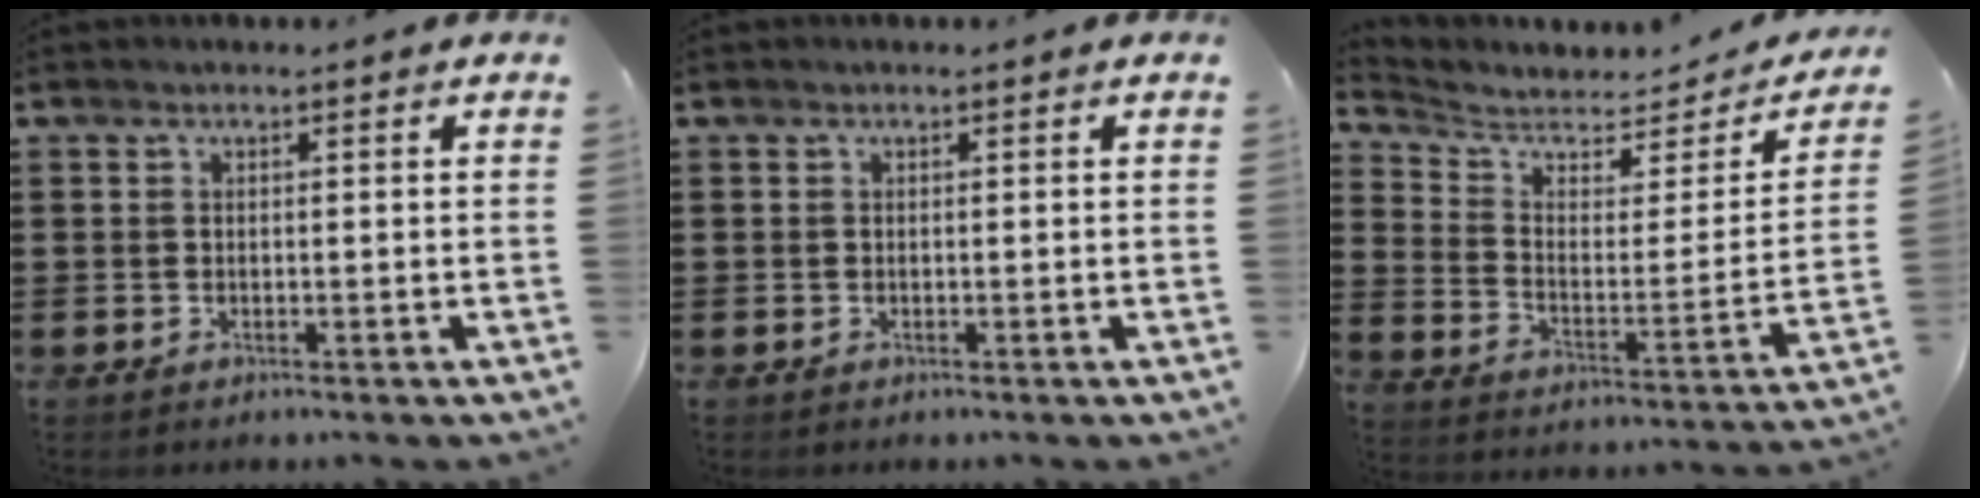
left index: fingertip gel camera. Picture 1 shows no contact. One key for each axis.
{"total": 0.0}
{"total": 5.1, "fx": 4.4, "fy": 1.9, "fz": 1.6, "tx": -0.061, "ty": -0.030, "tz": 0.073}